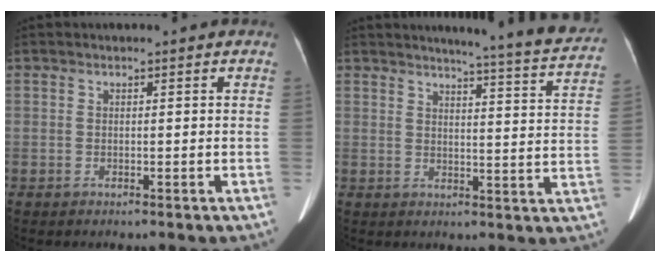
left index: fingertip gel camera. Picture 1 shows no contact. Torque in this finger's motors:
{"motor_torque": [0.62, -1.21, 0.17, 0.06]}